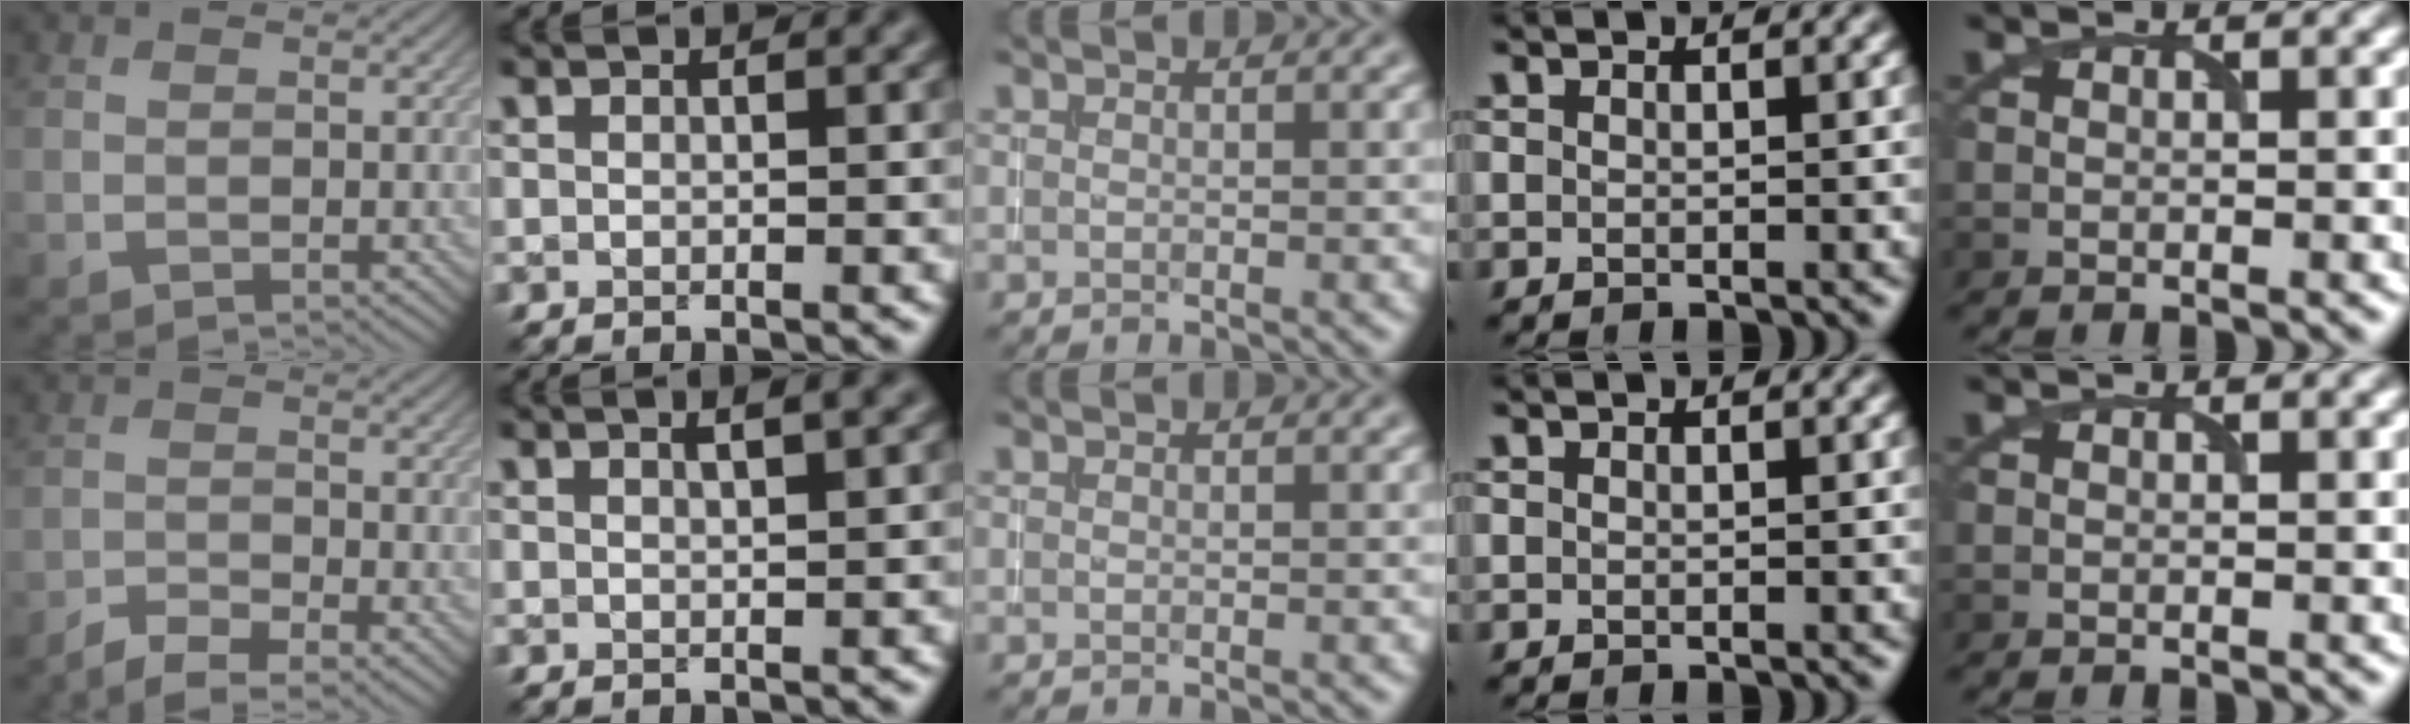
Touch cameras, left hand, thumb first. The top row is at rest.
{"thumb": {"total": 4.4, "force": [-3.5, 1.0, 2.5], "torque": [-0.048, -0.005, -0.063]}, "index": {"total": 1.7, "force": [0.9, 0.4, 1.4], "torque": [-0.017, 0.003, 0.011]}}